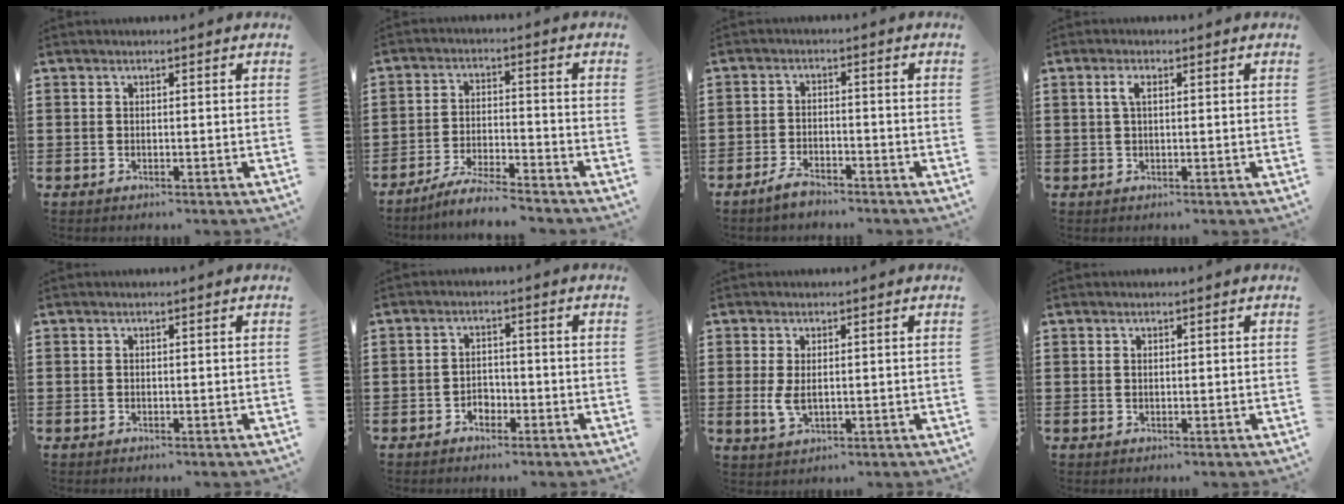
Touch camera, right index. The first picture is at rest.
{"total": 5.2, "force": [-5.0, -0.2, 1.6], "torque": [-0.041, -0.007, -0.100]}
{"total": 2.8, "force": [-2.5, 0.6, 0.9], "torque": [-0.019, 0.005, -0.050]}
{"total": 2.1, "force": [0.5, 0.8, 1.9], "torque": [-0.039, 0.006, 0.007]}
{"total": 0.0}
{"total": 2.2, "force": [-1.2, 1.5, 0.9], "torque": [-0.021, 0.002, -0.027]}
{"total": 3.2, "force": [0.0, 1.6, 2.8], "torque": [-0.069, -0.002, -0.003]}
{"total": 0.0}